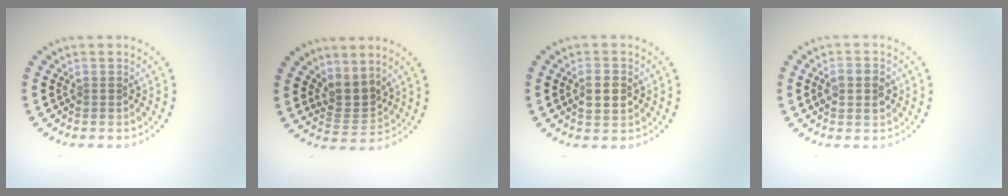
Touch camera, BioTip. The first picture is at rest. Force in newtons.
{"total": 2.7, "press": 2.1, "slide": 1.7}
{"total": 2.3, "press": 2.3, "slide": 0.2}
{"total": 2.9, "press": 2.9, "slide": 0.1}